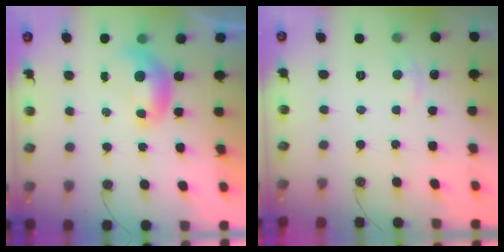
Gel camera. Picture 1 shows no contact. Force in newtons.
{"total": 2.9, "press": 2.9, "slide": 0.5}